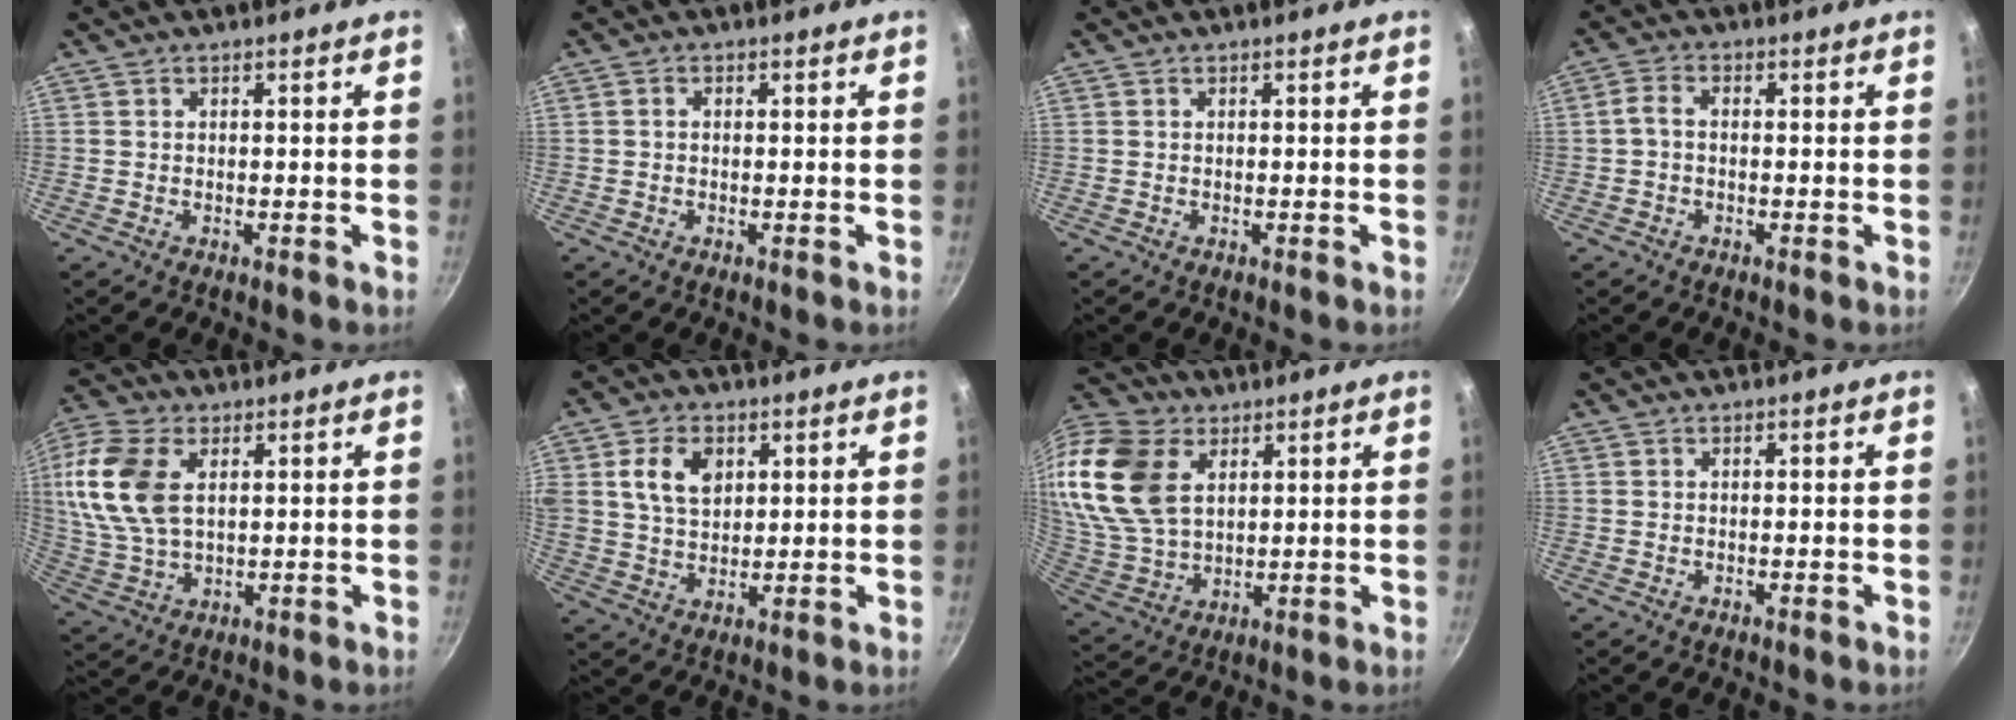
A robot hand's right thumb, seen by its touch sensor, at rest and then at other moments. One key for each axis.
{"total": 0.9, "fx": 0.0, "fy": 0.8, "fz": 0.5, "tx": -0.009, "ty": 0.006, "tz": -0.001}
{"total": 0.0}
{"total": 2.7, "fx": -0.5, "fy": 1.7, "fz": 2.0, "tx": -0.047, "ty": 0.013, "tz": -0.016}
{"total": 16.1, "fx": 4.1, "fy": 9.7, "fz": 12.2, "tx": -0.256, "ty": -0.004, "tz": 0.080}
{"total": 8.9, "fx": 3.1, "fy": 6.2, "fz": 5.7, "tx": -0.089, "ty": -0.009, "tz": 0.056}
{"total": 22.8, "fx": 7.9, "fy": 15.4, "fz": 14.8, "tx": -0.318, "ty": -0.006, "tz": 0.158}
{"total": 0.0}